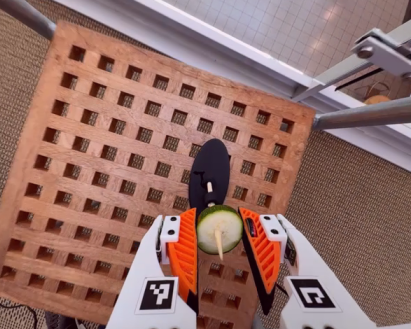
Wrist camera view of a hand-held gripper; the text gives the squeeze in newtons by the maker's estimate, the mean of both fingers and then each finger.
{"total": 9.3, "left": 9.2, "right": 9.3}